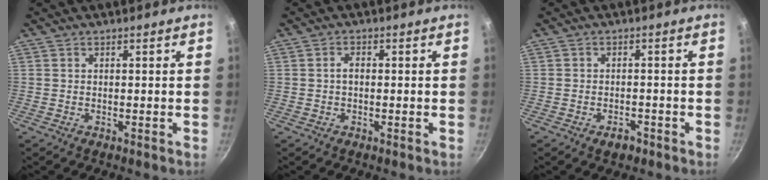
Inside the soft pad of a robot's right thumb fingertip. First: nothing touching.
{"total": 1.7, "force": [0.0, 1.1, 1.4], "torque": [-0.022, 0.009, -0.002]}
{"total": 2.9, "force": [-1.8, 1.7, 1.4], "torque": [-0.013, 0.018, -0.023]}